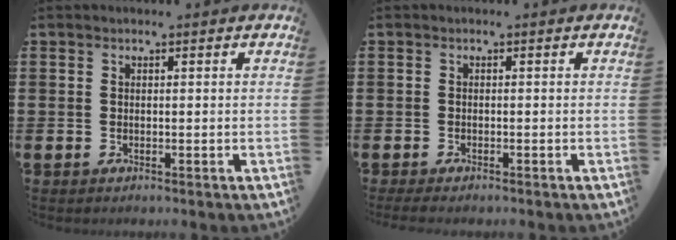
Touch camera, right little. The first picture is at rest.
{"total": 0.7, "force": [-0.5, 0.1, 0.4], "torque": [-0.008, -0.001, -0.011]}